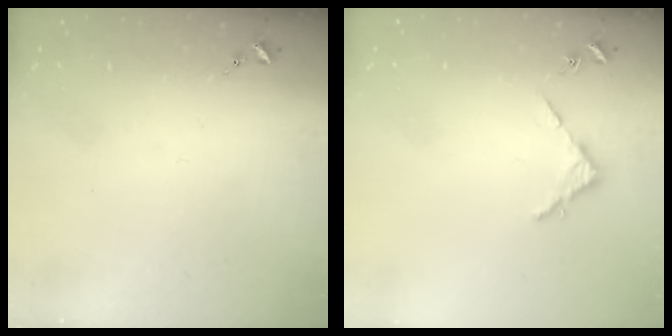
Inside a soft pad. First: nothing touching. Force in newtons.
{"total": 2.7, "press": 2.7, "slide": 0.3}